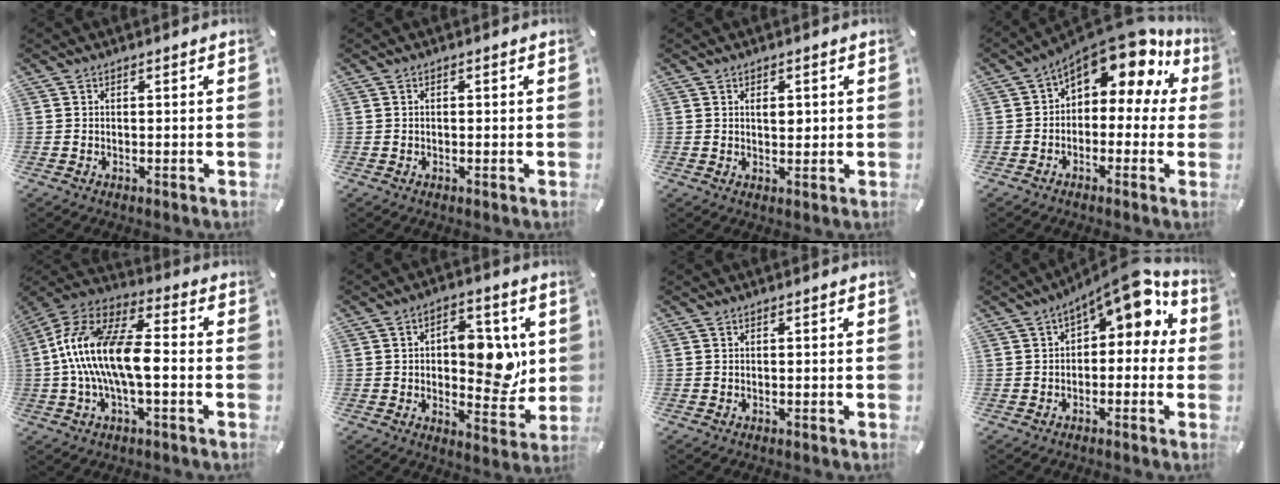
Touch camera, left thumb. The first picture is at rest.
{"total": 0.5, "force": [-0.1, 0.3, 0.4], "torque": [-0.009, 0.000, -0.002]}
{"total": 3.5, "force": [0.9, 2.1, 2.7], "torque": [-0.033, -0.004, 0.009]}
{"total": 14.0, "force": [8.7, 6.8, 8.7], "torque": [-0.136, -0.066, 0.148]}
{"total": 16.6, "force": [-2.5, 7.1, 14.8], "torque": [-0.302, 0.003, -0.046]}
{"total": 13.2, "force": [1.8, 7.6, 10.6], "torque": [-0.124, -0.006, 0.029]}
{"total": 0.0}
{"total": 9.6, "force": [5.0, 4.1, 7.1], "torque": [-0.106, -0.030, 0.082]}